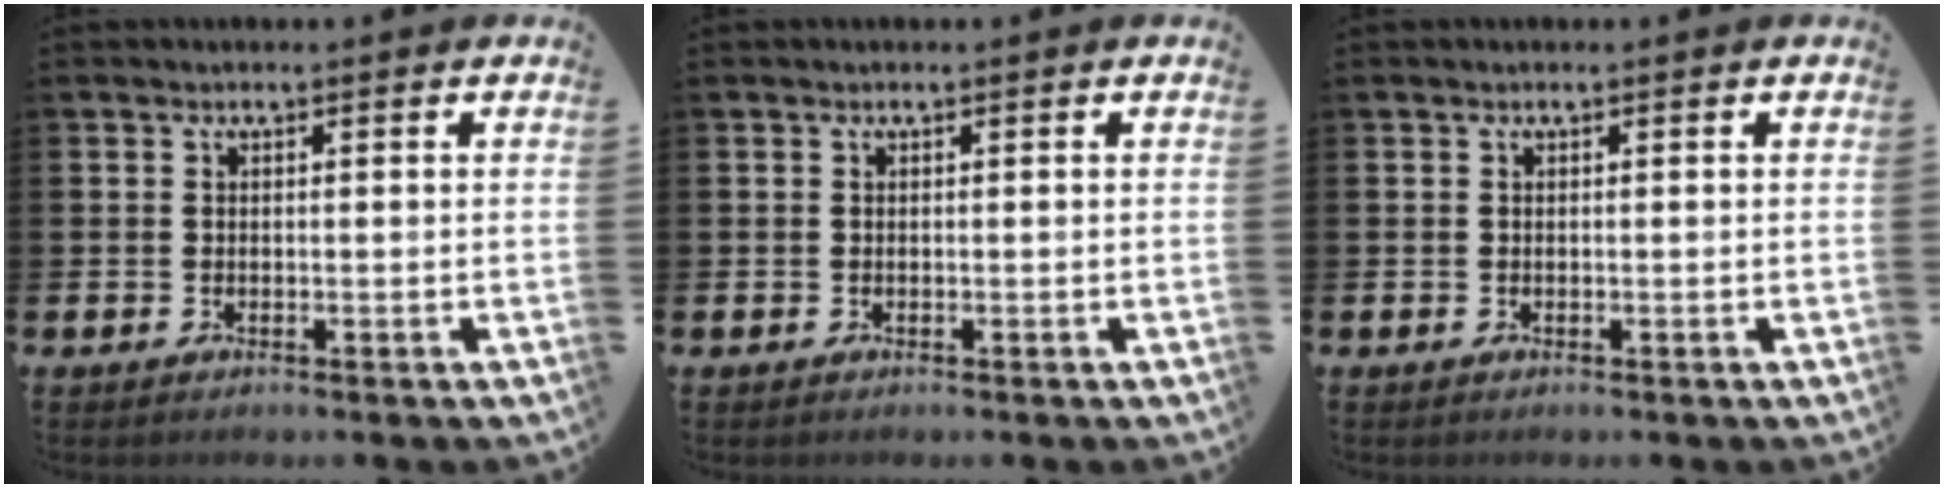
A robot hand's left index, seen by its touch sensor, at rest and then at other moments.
{"total": 0.0}
{"total": 0.0}